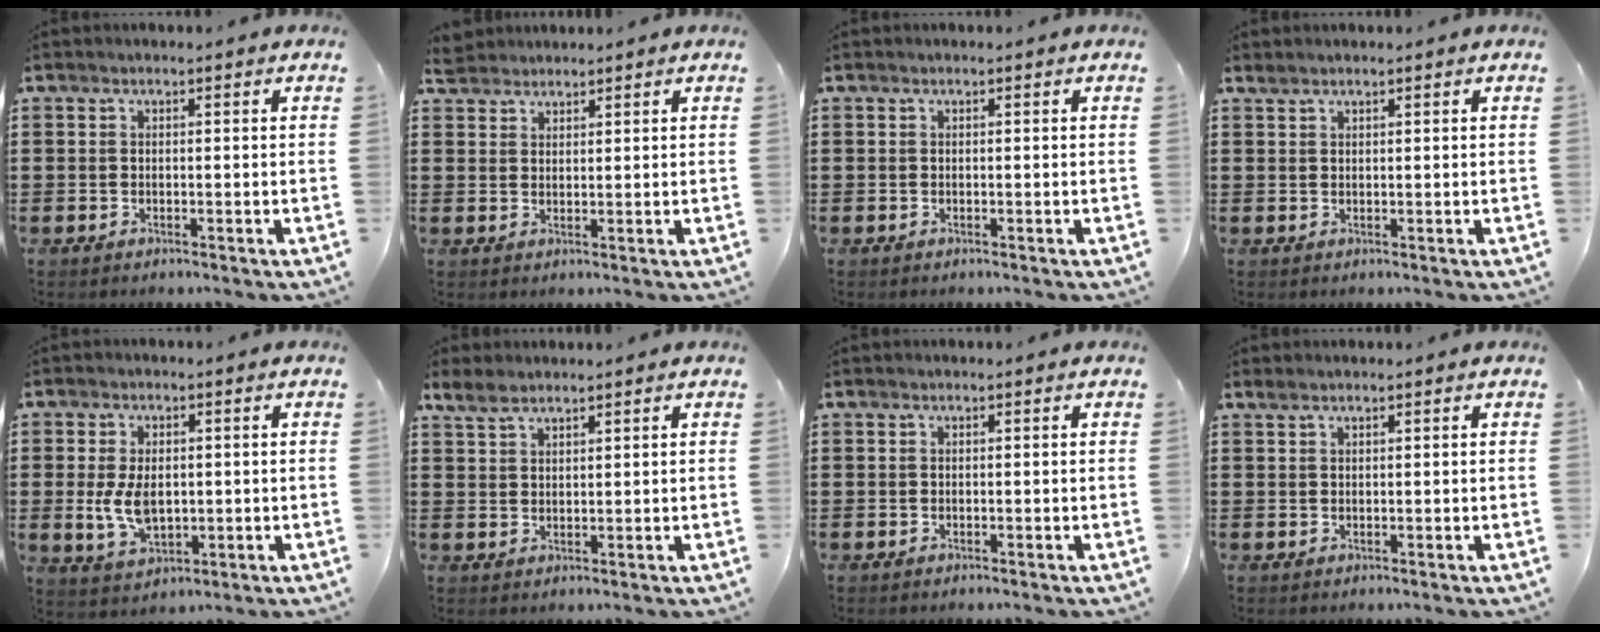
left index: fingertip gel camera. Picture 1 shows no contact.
{"total": 2.4, "force": [2.3, 0.7, -0.1], "torque": [-0.006, 0.002, 0.044]}
{"total": 0.0}
{"total": 0.9, "force": [0.8, 0.0, 0.5], "torque": [-0.010, 0.000, 0.015]}
{"total": 6.2, "force": [-0.2, 3.9, 4.9], "torque": [-0.106, -0.001, -0.009]}
{"total": 2.9, "force": [2.3, 1.1, 1.3], "torque": [-0.032, 0.005, 0.044]}
{"total": 0.0}
{"total": 0.9, "force": [0.6, 0.1, 0.6], "torque": [-0.012, 0.001, 0.011]}